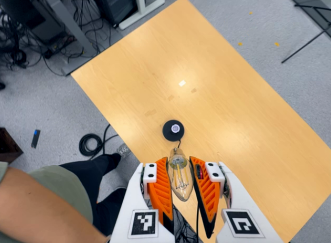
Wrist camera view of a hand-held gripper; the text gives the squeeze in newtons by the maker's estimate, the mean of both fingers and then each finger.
{"total": 20.0, "left": 22.0, "right": 17.9}